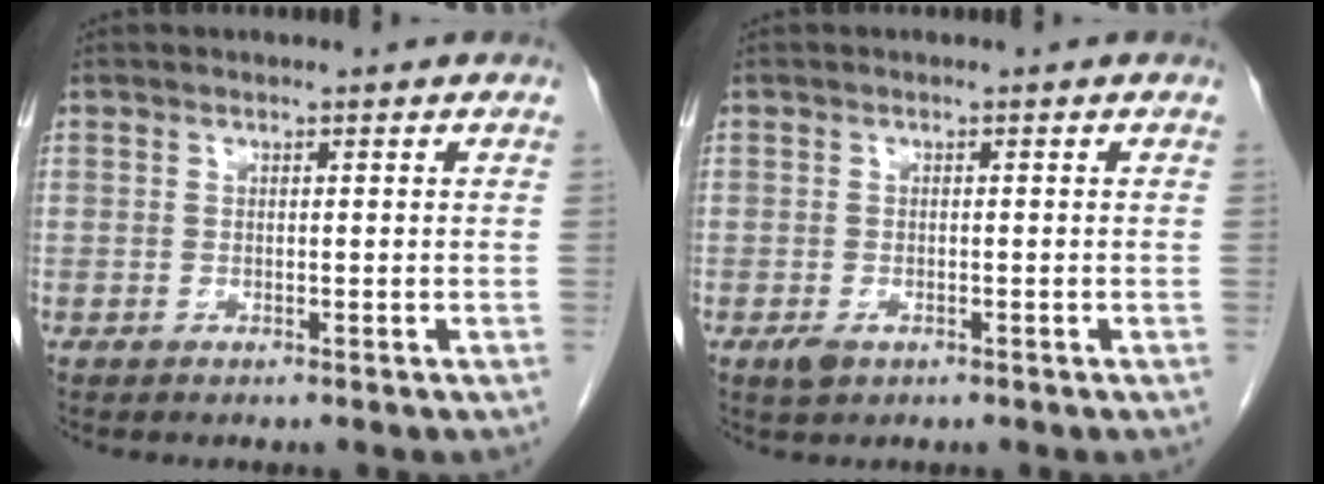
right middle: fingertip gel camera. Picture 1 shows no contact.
{"total": 1.6, "force": [-0.8, 0.8, 1.2], "torque": [-0.026, -0.002, -0.007]}